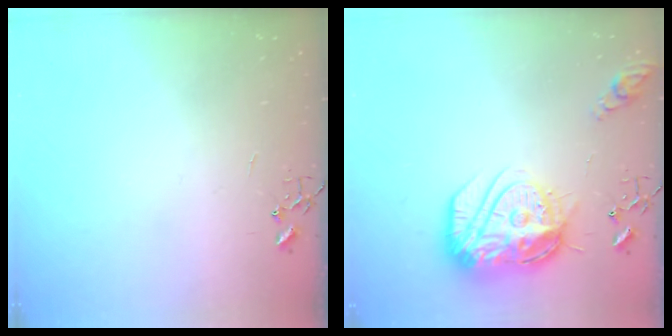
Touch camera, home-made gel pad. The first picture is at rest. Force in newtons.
{"total": 19.4, "press": 19.3, "slide": 1.7}